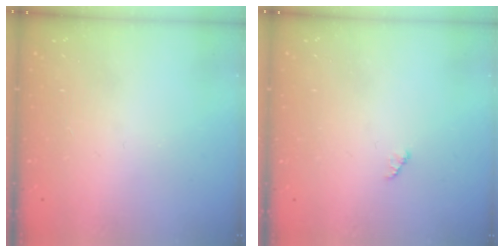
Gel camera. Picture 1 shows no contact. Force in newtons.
{"total": 1.3, "press": 1.3, "slide": 0.2}